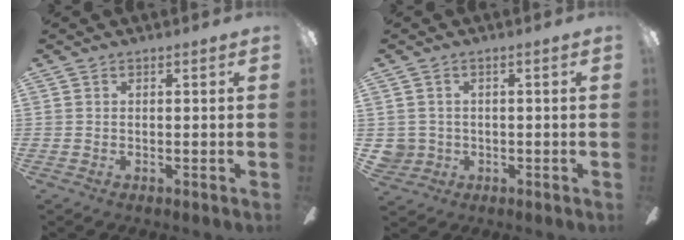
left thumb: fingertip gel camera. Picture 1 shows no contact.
{"total": 3.0, "force": [0.0, 3.0, 0.3], "torque": [-0.014, 0.007, 0.000]}